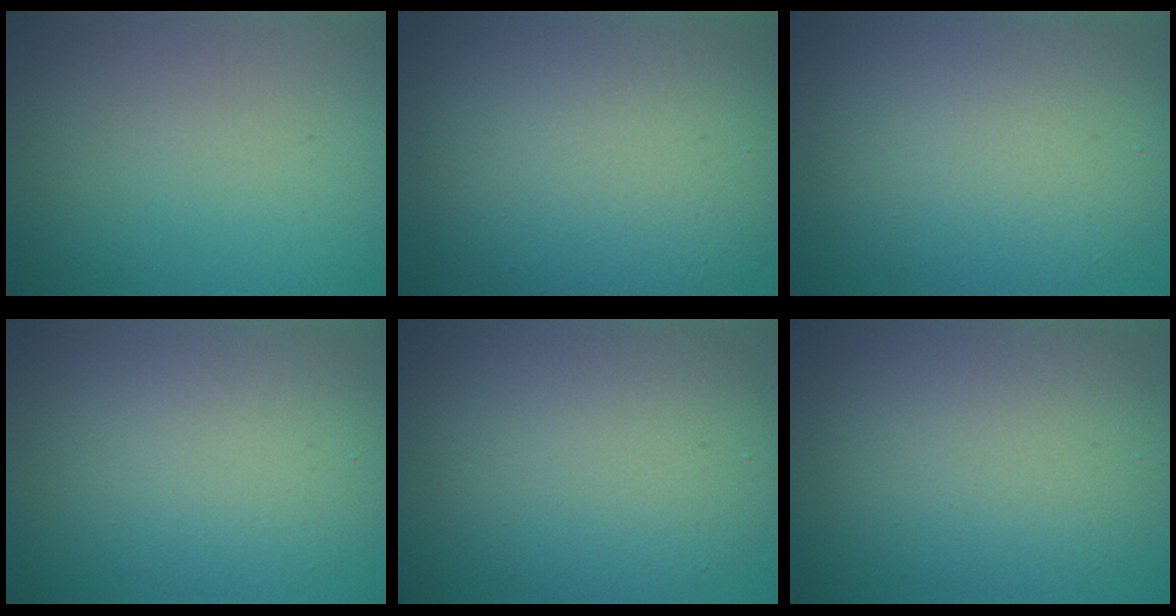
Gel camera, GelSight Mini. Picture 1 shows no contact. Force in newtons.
{"total": 12.7, "press": 12.6, "slide": 0.8}
{"total": 8.3, "press": 8.3, "slide": 0.7}
{"total": 6.5, "press": 6.4, "slide": 0.5}
{"total": 7.3, "press": 7.3, "slide": 0.4}
{"total": 6.1, "press": 6.1, "slide": 0.3}